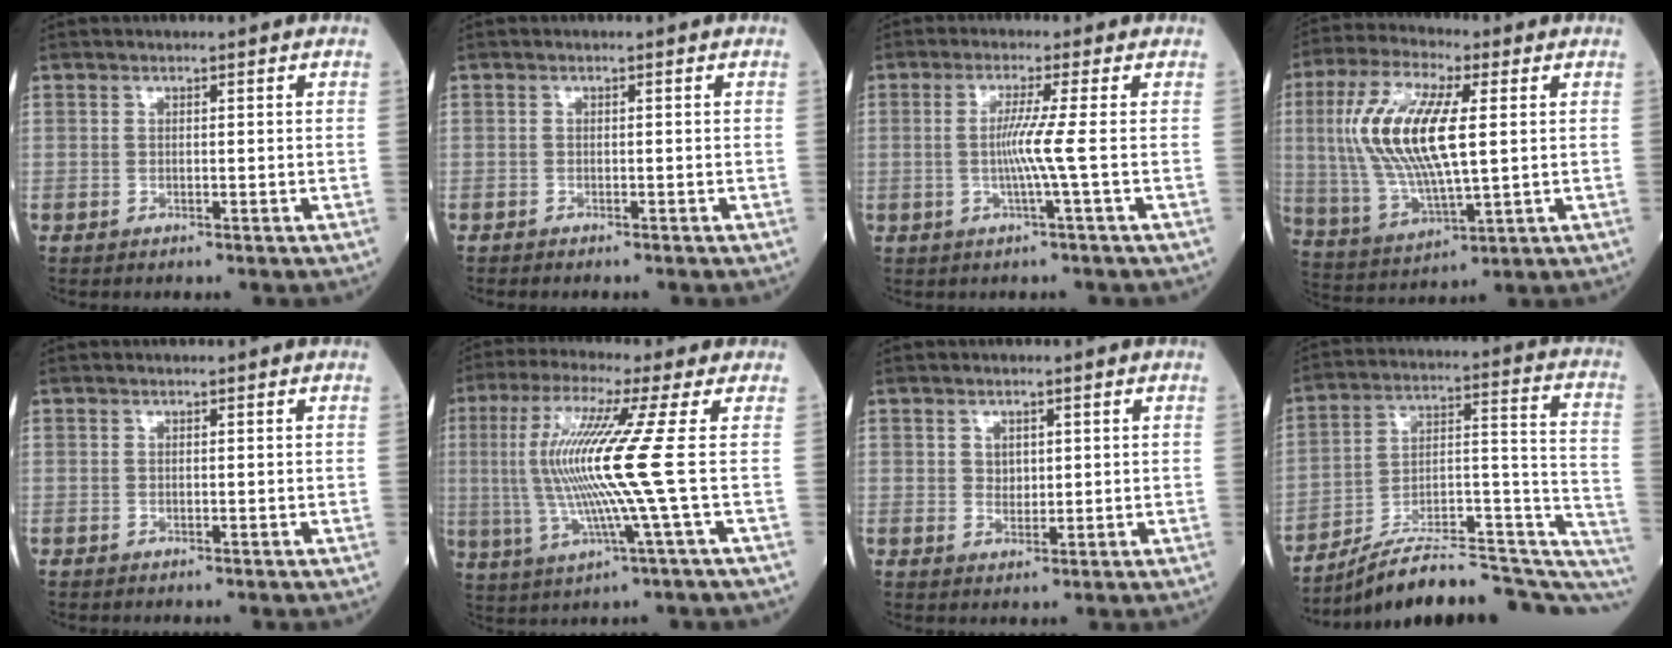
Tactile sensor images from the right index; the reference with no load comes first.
{"total": 1.0, "force": [-0.9, 0.2, 0.3], "torque": [-0.008, -0.001, -0.013]}
{"total": 4.4, "force": [-0.5, -1.7, 4.1], "torque": [-0.082, -0.005, -0.010]}
{"total": 15.6, "force": [2.3, 4.3, 14.8], "torque": [-0.318, 0.009, 0.046]}
{"total": 0.0}
{"total": 13.2, "force": [0.6, -1.8, 13.1], "torque": [-0.270, -0.002, 0.007]}
{"total": 2.1, "force": [0.7, 1.6, 1.2], "torque": [-0.015, -0.001, 0.012]}
{"total": 22.8, "force": [-18.4, 5.0, 12.6], "torque": [-0.116, 0.060, -0.267]}